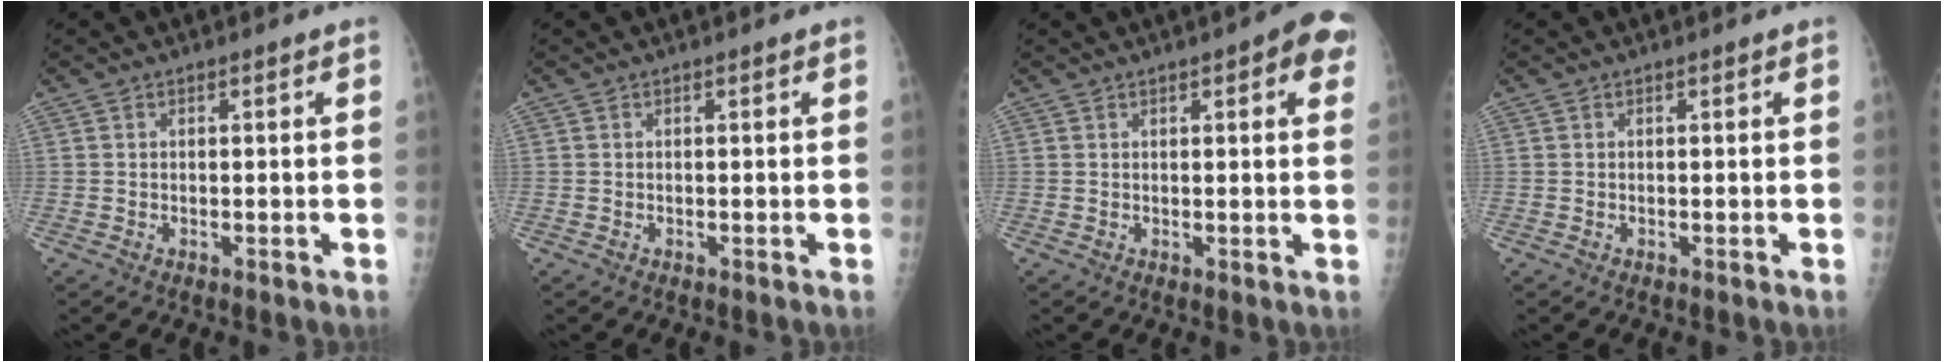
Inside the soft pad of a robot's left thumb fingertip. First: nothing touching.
{"total": 0.0}
{"total": 6.8, "force": [3.0, 1.9, 5.8], "torque": [-0.052, -0.002, 0.028]}
{"total": 0.0}